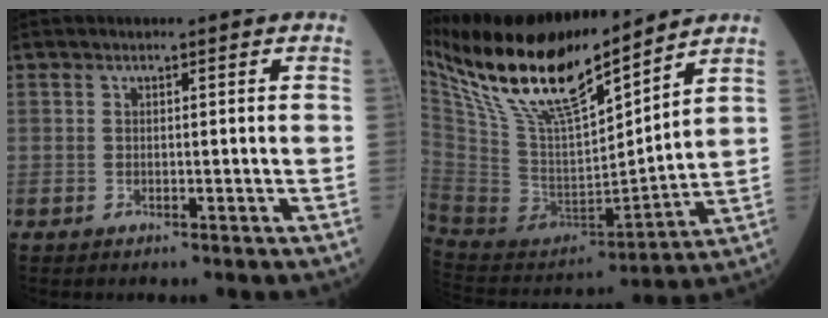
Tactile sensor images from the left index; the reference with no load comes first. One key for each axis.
{"total": 20.9, "fx": 16.4, "fy": 3.5, "fz": 12.4, "tx": -0.239, "ty": 0.002, "tz": 0.310}